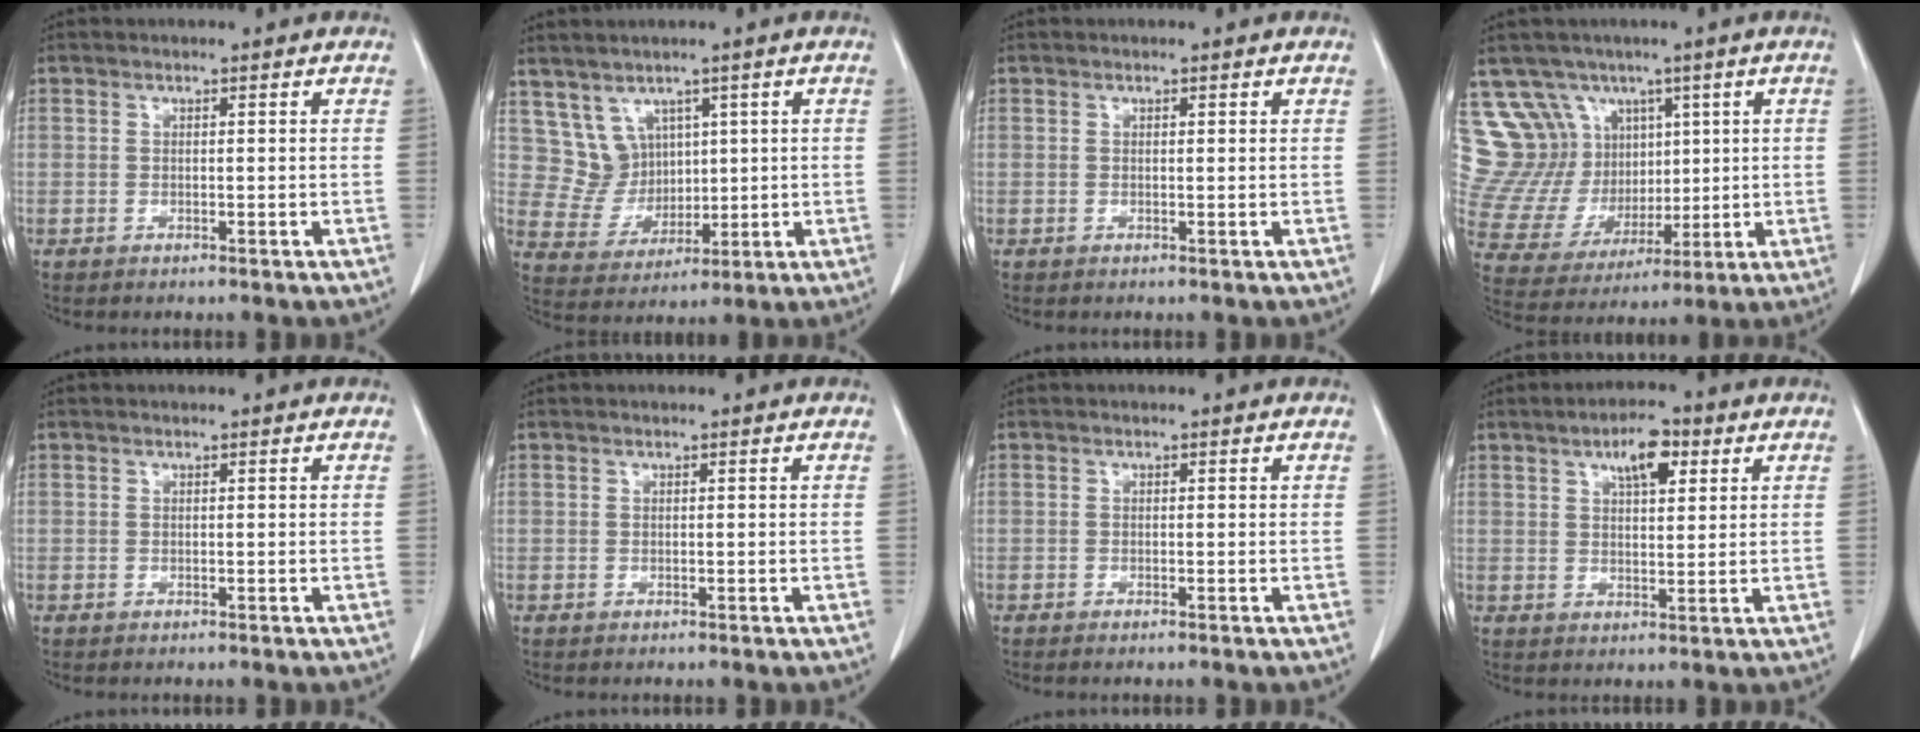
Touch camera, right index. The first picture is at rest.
{"total": 6.2, "force": [3.3, 5.2, 0.6], "torque": [-0.018, 0.017, 0.078]}
{"total": 0.0}
{"total": 13.5, "force": [7.4, 10.6, 3.8], "torque": [-0.091, 0.051, 0.166]}
{"total": 0.0}
{"total": 0.0}
{"total": 0.0}
{"total": 6.1, "force": [3.2, 2.2, 4.7], "torque": [-0.080, 0.006, 0.049]}